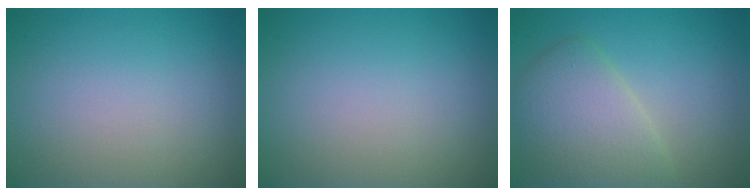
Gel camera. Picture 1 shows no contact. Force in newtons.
{"total": 0.0}
{"total": 4.9, "press": 4.9, "slide": 0.3}